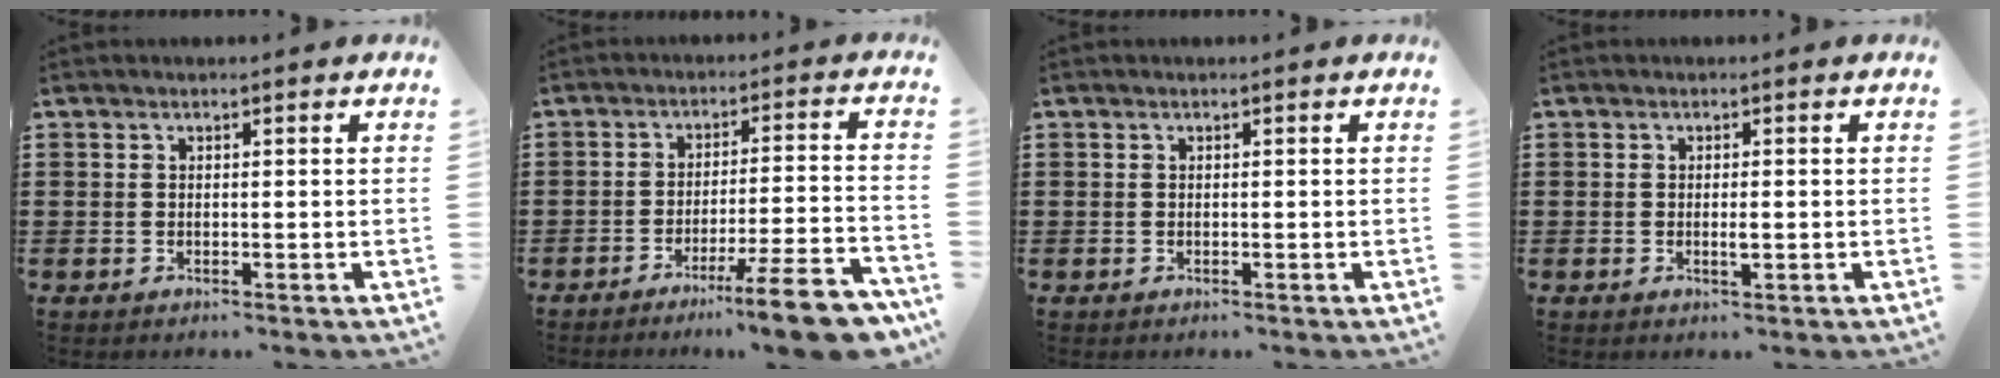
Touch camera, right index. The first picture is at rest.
{"total": 10.5, "force": [-7.6, 0.0, 7.3], "torque": [-0.106, 0.007, -0.138]}
{"total": 0.0}
{"total": 1.4, "force": [-0.3, 0.2, 1.3], "torque": [-0.024, -0.001, -0.005]}